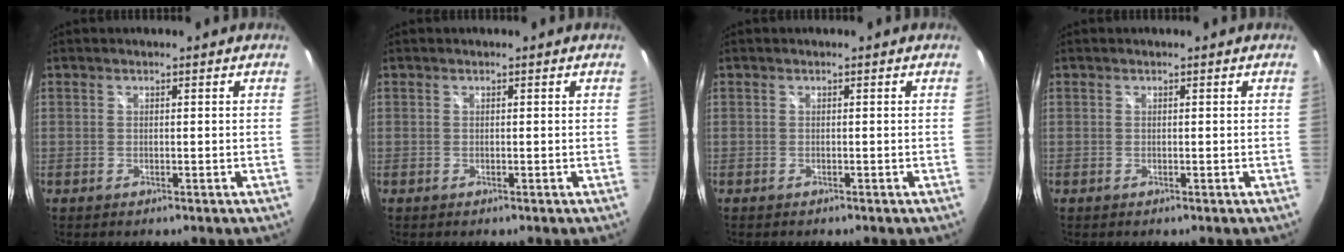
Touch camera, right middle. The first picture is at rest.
{"total": 0.0}
{"total": 0.0}
{"total": 0.0}